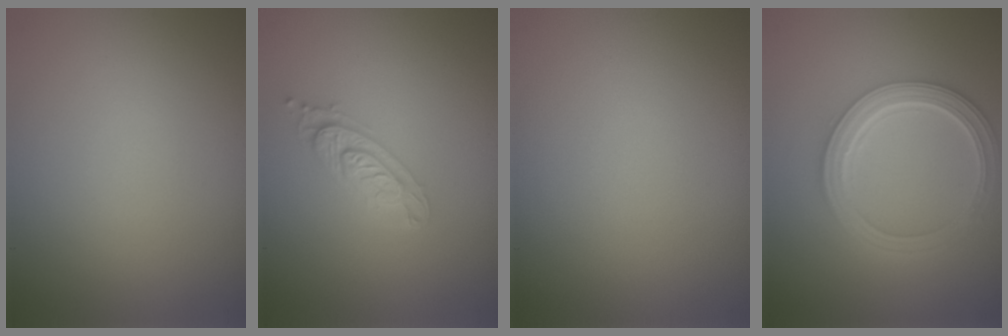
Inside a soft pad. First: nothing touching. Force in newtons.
{"total": 2.2, "press": 2.1, "slide": 0.5}
{"total": 0.0}
{"total": 4.9, "press": 3.9, "slide": 3.0}